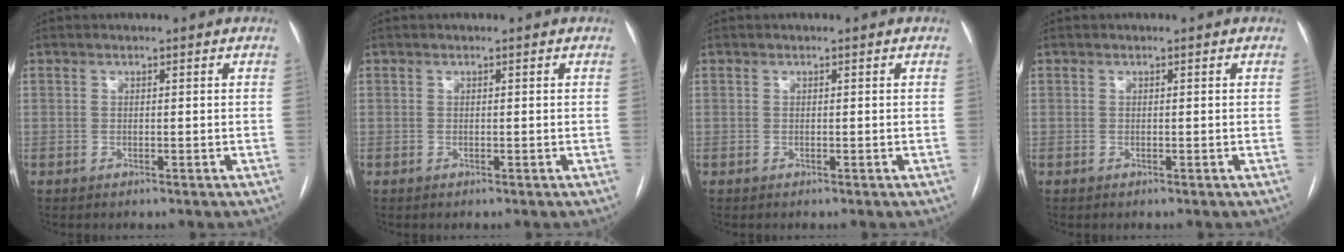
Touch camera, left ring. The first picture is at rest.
{"total": 0.0}
{"total": 0.0}
{"total": 0.0}